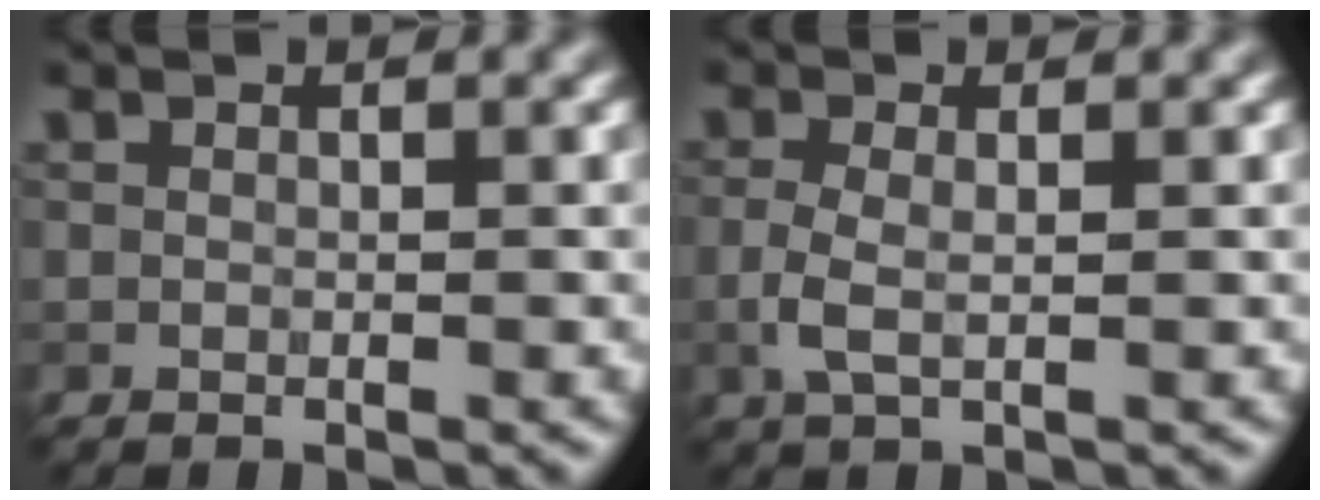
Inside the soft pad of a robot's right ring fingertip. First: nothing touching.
{"total": 2.0, "force": [-0.4, 0.7, 1.8], "torque": [-0.044, -0.007, -0.011]}